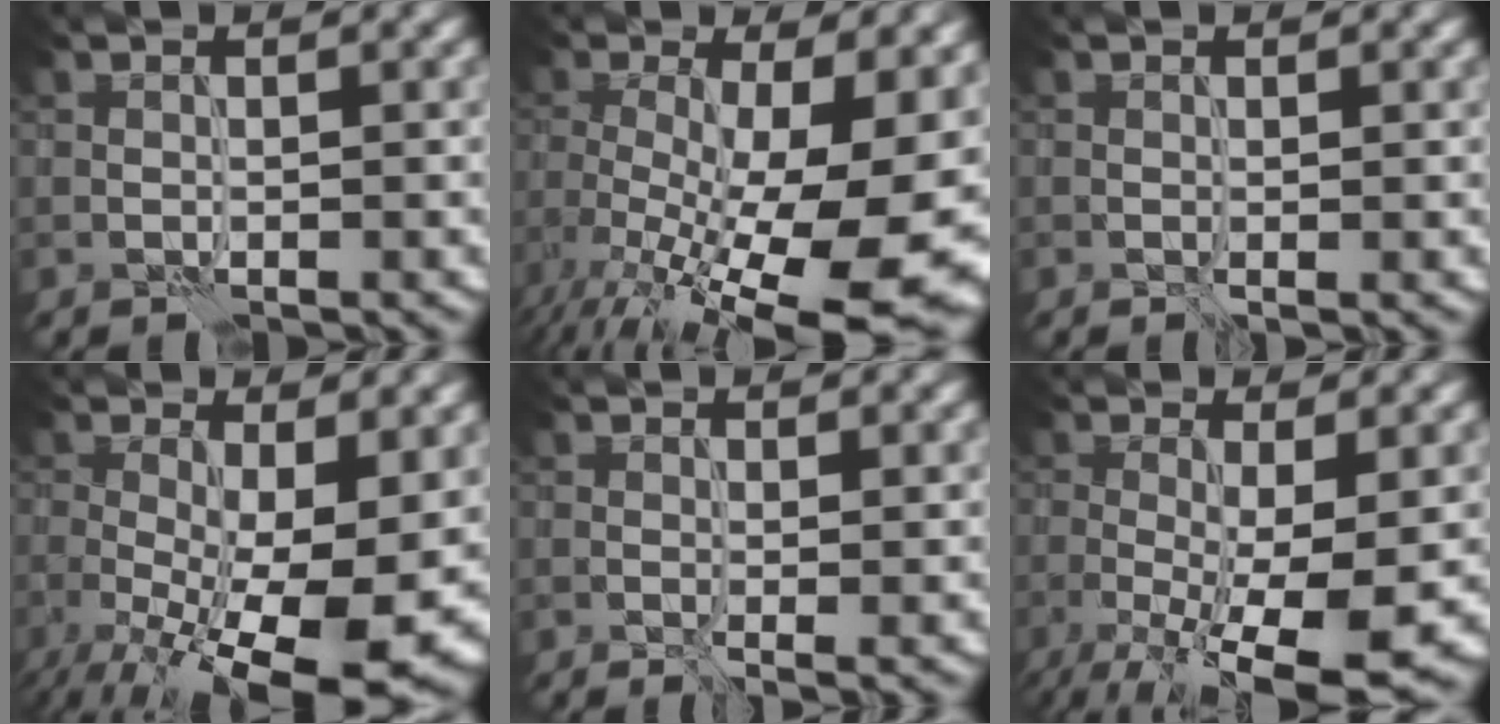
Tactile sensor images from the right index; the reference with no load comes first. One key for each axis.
{"total": 17.8, "fx": -5.3, "fy": 6.9, "fz": 15.5, "tx": -0.244, "ty": -0.037, "tz": -0.063}
{"total": 0.6, "fx": 0.0, "fy": 0.1, "fz": 0.6, "tx": -0.008, "ty": -0.003, "tz": -0.002}
{"total": 15.0, "fx": -3.2, "fy": 6.3, "fz": 13.2, "tx": -0.192, "ty": -0.041, "tz": -0.026}
{"total": 1.7, "fx": 0.1, "fy": 0.4, "fz": 1.6, "tx": -0.021, "ty": -0.006, "tz": 0.002}
{"total": 10.6, "fx": -3.1, "fy": 3.1, "fz": 9.6, "tx": -0.152, "ty": -0.018, "tz": -0.048}